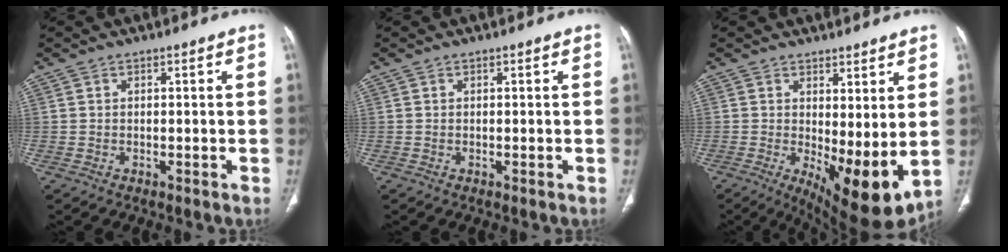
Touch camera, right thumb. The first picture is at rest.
{"total": 0.0}
{"total": 12.1, "force": [0.1, 4.6, 11.2], "torque": [-0.164, -0.026, 0.020]}